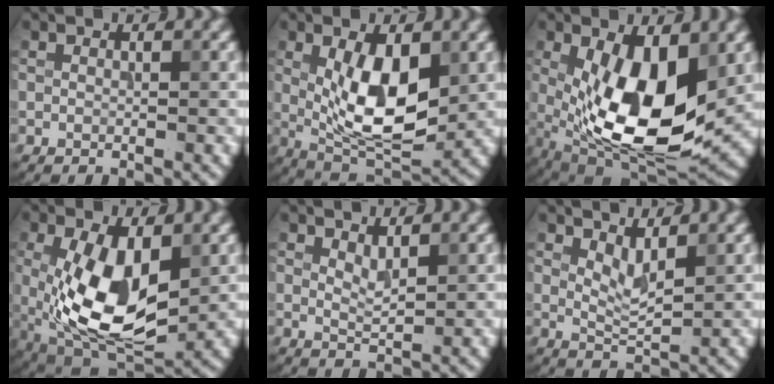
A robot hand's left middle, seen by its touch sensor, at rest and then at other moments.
{"total": 7.8, "force": [0.2, 3.4, 7.1], "torque": [-0.129, -0.015, 0.004]}
{"total": 11.8, "force": [-0.5, 5.5, 10.5], "torque": [-0.178, -0.028, -0.003]}
{"total": 10.6, "force": [-0.7, 5.4, 9.1], "torque": [-0.181, -0.019, -0.009]}
{"total": 0.8, "force": [0.5, 0.0, 0.6], "torque": [-0.014, -0.008, 0.007]}
{"total": 1.5, "force": [0.7, 0.3, 1.3], "torque": [-0.028, -0.013, 0.013]}